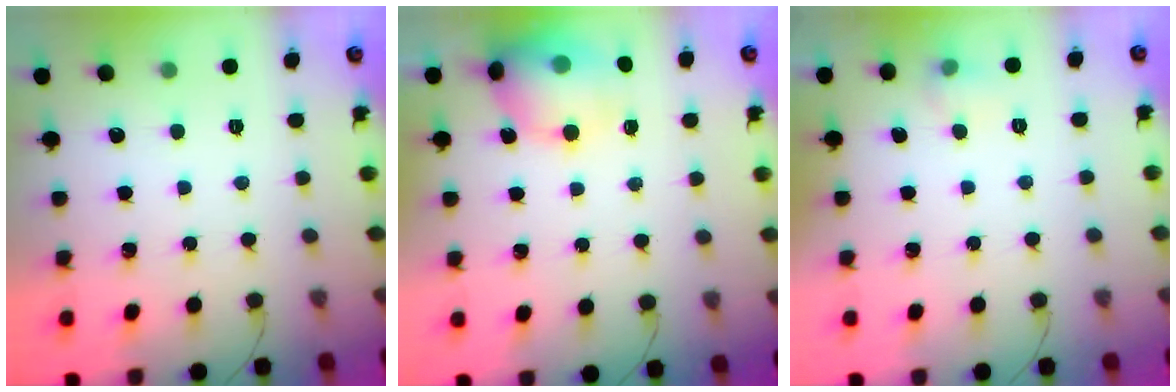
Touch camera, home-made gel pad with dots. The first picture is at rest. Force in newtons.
{"total": 14.4, "press": 14.1, "slide": 2.6}
{"total": 4.6, "press": 4.3, "slide": 1.7}